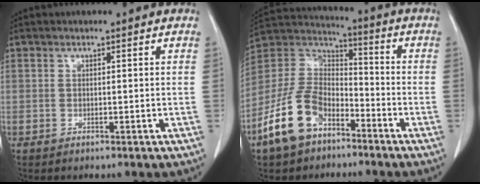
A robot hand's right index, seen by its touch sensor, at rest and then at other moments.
{"total": 13.5, "force": [-7.7, 7.7, 8.0], "torque": [-0.183, 0.010, -0.152]}